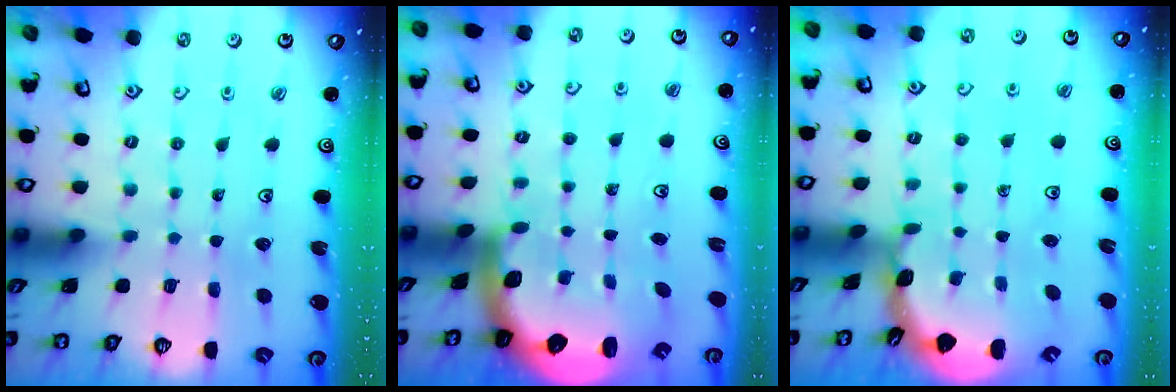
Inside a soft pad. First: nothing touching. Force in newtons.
{"total": 2.8, "press": 2.5, "slide": 1.4}
{"total": 1.7, "press": 1.7, "slide": 0.1}